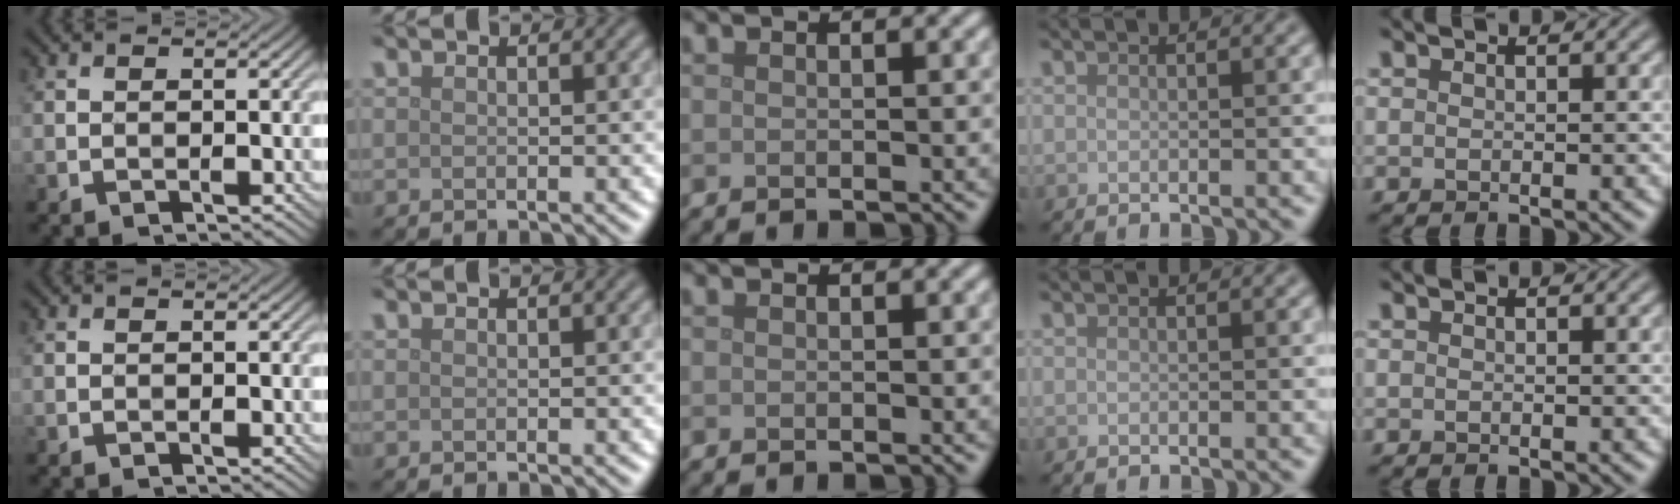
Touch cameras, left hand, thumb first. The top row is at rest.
{}